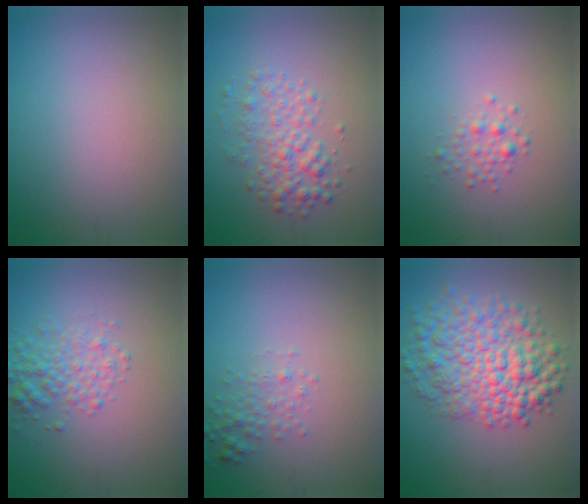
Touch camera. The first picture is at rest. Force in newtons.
{"total": 3.2, "press": 3.2, "slide": 0.1}
{"total": 1.3, "press": 1.3, "slide": 0.0}
{"total": 2.9, "press": 2.9, "slide": 0.1}
{"total": 1.6, "press": 1.6, "slide": 0.1}
{"total": 7.5, "press": 7.5, "slide": 0.2}